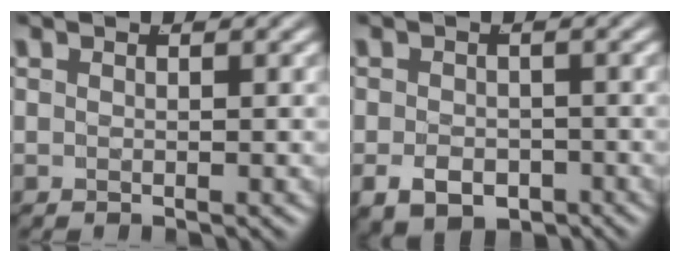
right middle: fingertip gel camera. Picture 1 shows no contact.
{"total": 3.9, "force": [-2.5, 2.5, 1.8], "torque": [-0.020, -0.021, -0.034]}